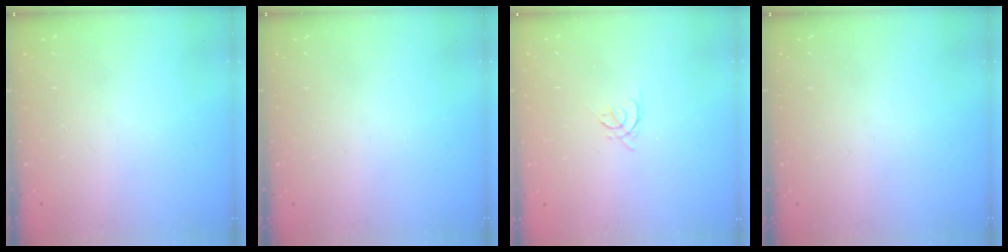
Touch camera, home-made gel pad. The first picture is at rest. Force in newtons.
{"total": 0.0}
{"total": 2.4, "press": 2.3, "slide": 0.6}
{"total": 0.0}